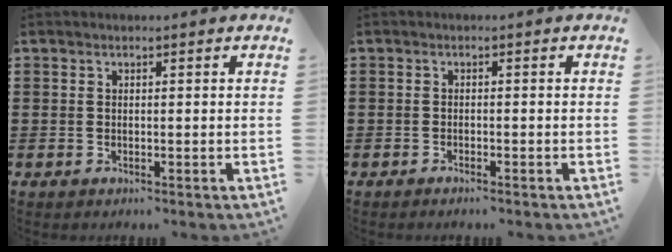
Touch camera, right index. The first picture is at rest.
{"total": 0.9, "force": [-0.8, -0.1, 0.3], "torque": [-0.007, -0.001, -0.017]}